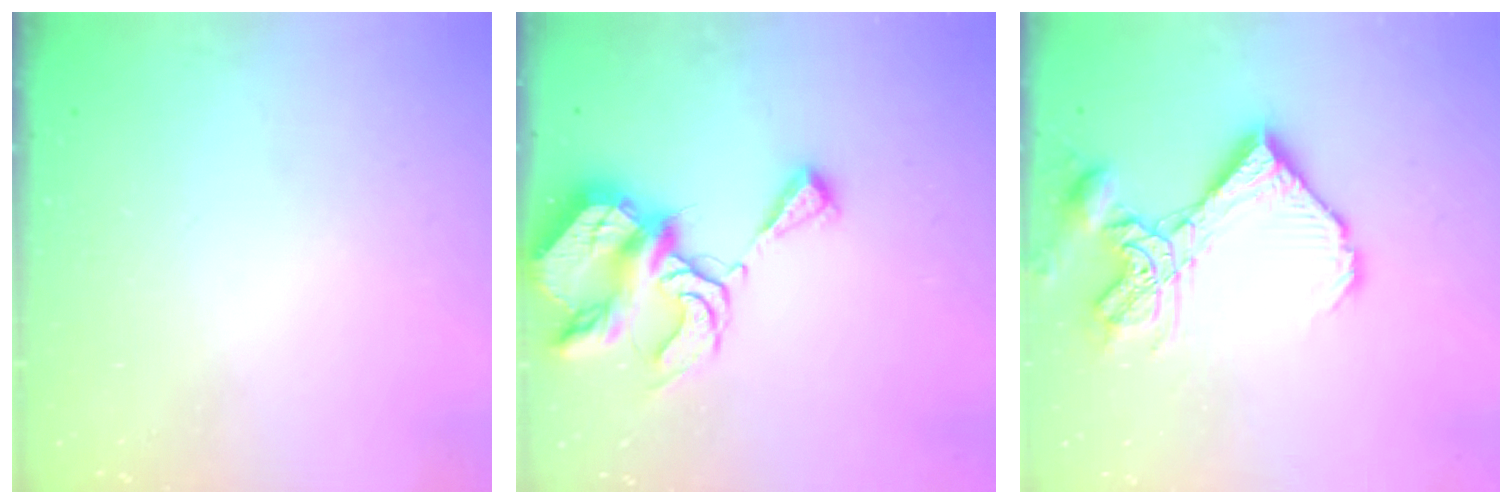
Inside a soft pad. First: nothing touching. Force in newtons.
{"total": 10.0, "press": 10.0, "slide": 1.1}
{"total": 13.6, "press": 13.5, "slide": 1.5}